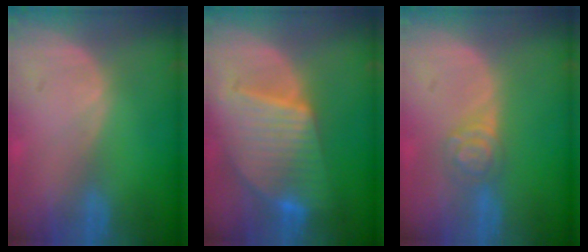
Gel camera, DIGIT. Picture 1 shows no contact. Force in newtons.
{"total": 10.0, "press": 10.0, "slide": 0.8}
{"total": 4.3, "press": 4.0, "slide": 1.7}